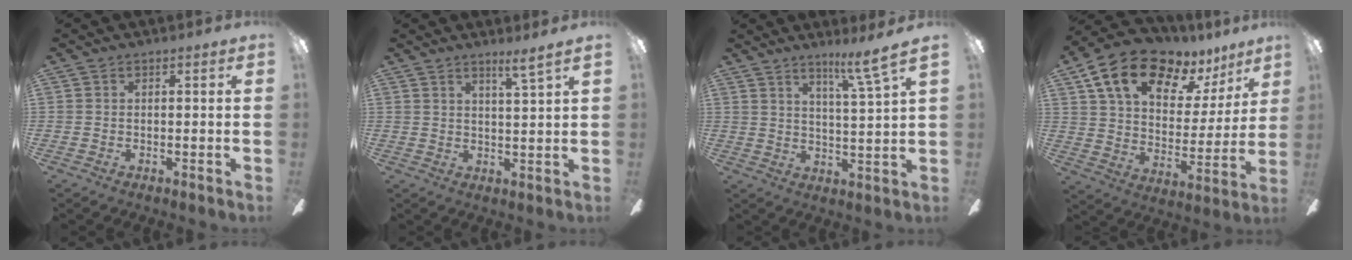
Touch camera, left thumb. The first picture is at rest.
{"total": 3.8, "force": [3.2, -0.8, 1.8], "torque": [-0.027, -0.027, 0.052]}
{"total": 7.7, "force": [6.0, -0.4, 4.9], "torque": [-0.076, -0.042, 0.095]}
{"total": 18.2, "force": [11.8, 9.4, 10.1], "torque": [-0.174, -0.066, 0.207]}